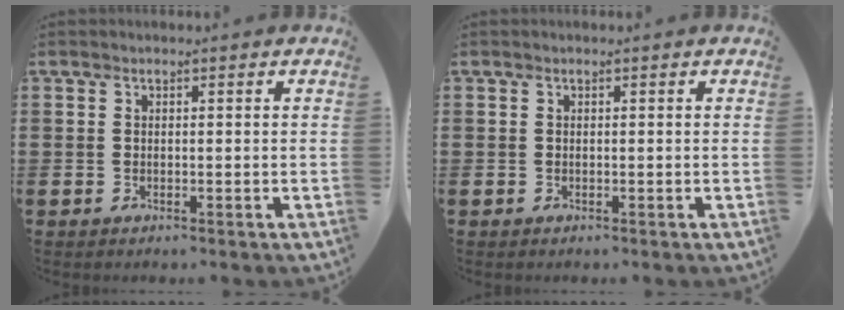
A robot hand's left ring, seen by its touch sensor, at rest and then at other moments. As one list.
[{"total": 0.0}]